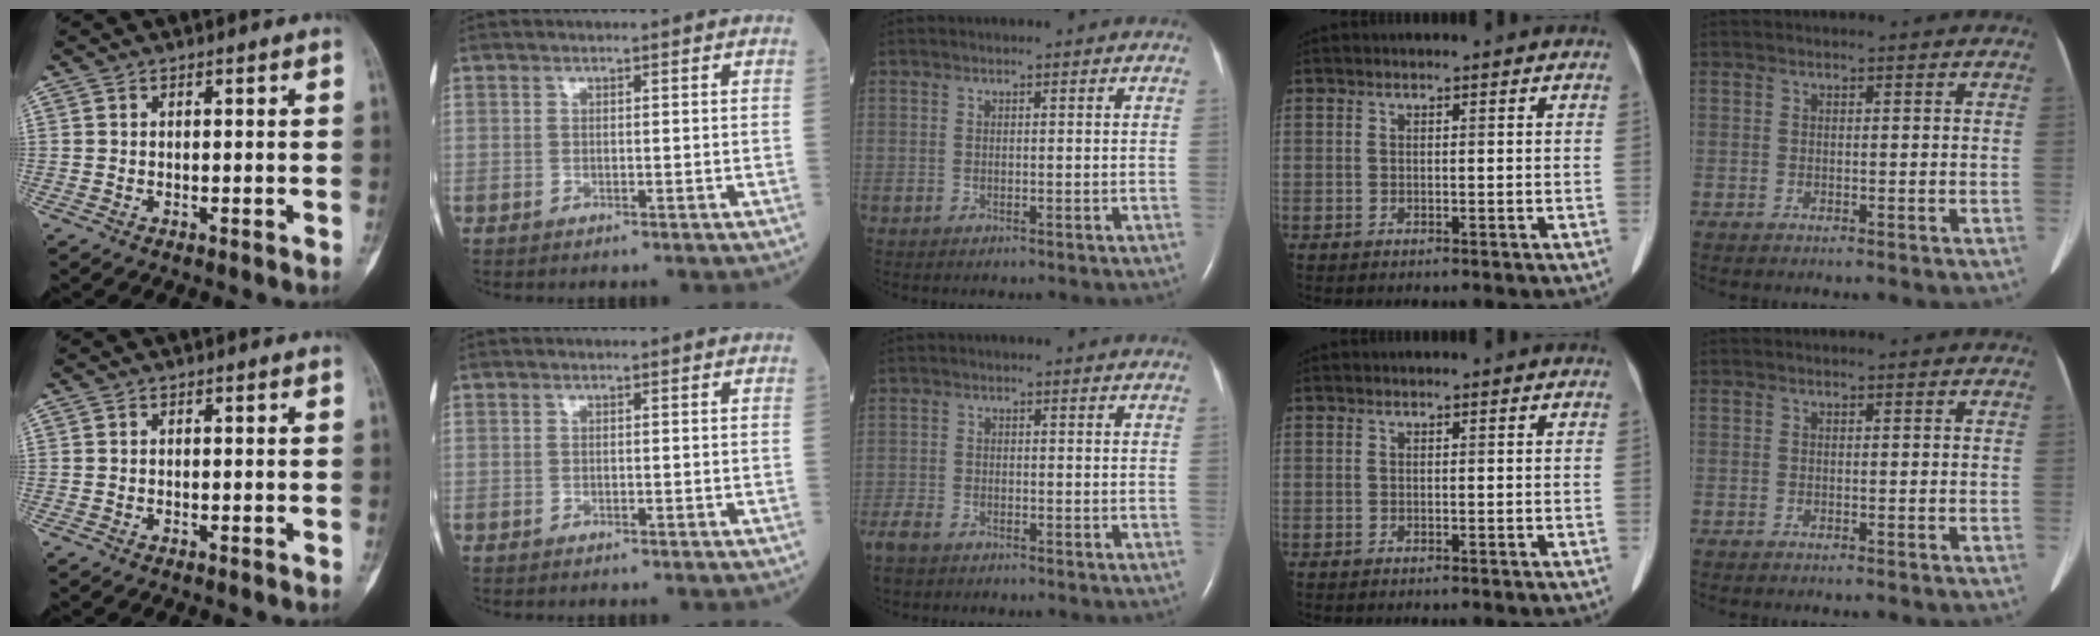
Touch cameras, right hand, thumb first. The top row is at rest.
{"middle": {"total": 4.4, "force": [-3.6, 1.6, 2.0], "torque": [-0.046, -0.009, -0.066]}}